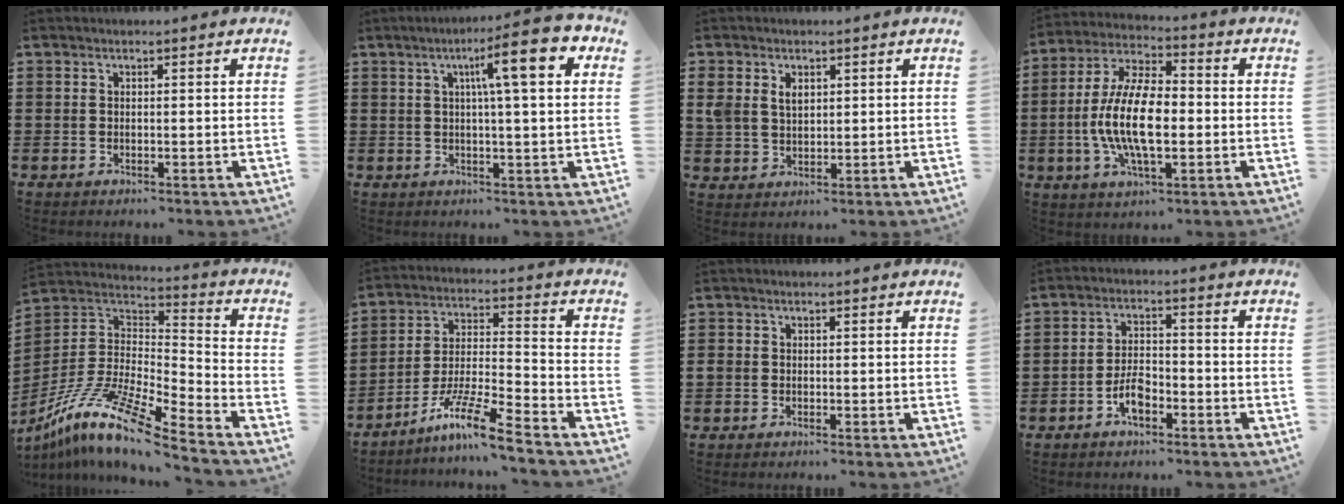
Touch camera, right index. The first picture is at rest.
{"total": 9.8, "force": [3.6, 0.7, 9.0], "torque": [-0.155, -0.005, 0.051]}
{"total": 3.7, "force": [1.4, 2.8, 1.9], "torque": [-0.047, 0.011, 0.026]}
{"total": 12.2, "force": [-2.0, 5.3, 10.8], "torque": [-0.237, -0.006, -0.040]}
{"total": 13.0, "force": [-9.8, 1.7, 8.4], "torque": [-0.185, 0.002, -0.197]}
{"total": 10.2, "force": [-8.2, 0.1, 6.1], "torque": [-0.127, 0.001, -0.165]}
{"total": 0.9, "force": [-0.3, 0.8, 0.3], "torque": [-0.007, 0.003, -0.008]}
{"total": 4.9, "force": [-2.5, 2.3, 3.5], "torque": [-0.080, 0.002, -0.051]}